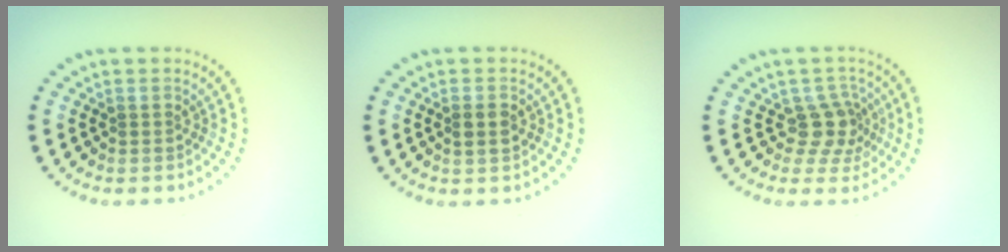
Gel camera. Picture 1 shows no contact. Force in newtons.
{"total": 1.5, "press": 1.4, "slide": 0.4}
{"total": 2.8, "press": 2.1, "slide": 1.8}